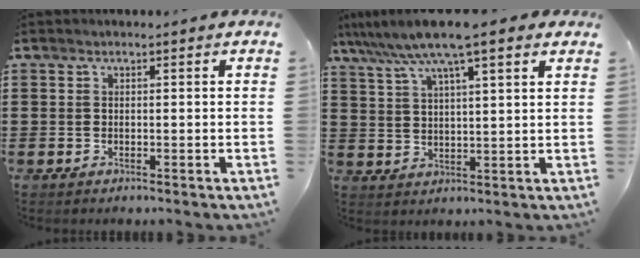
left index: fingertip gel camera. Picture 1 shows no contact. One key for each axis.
{"total": 9.2, "fx": 6.8, "fy": 1.0, "fz": 6.0, "tx": -0.135, "ty": -0.015, "tz": 0.120}